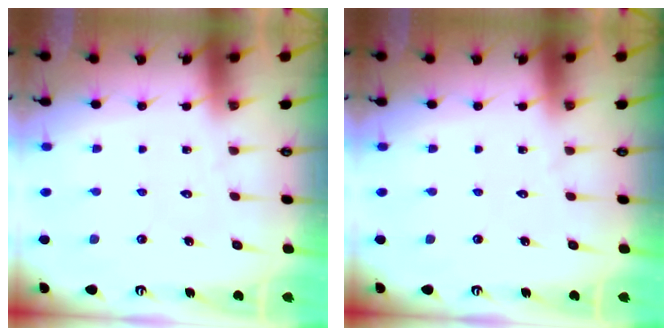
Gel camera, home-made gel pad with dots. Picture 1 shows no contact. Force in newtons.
{"total": 0.0}